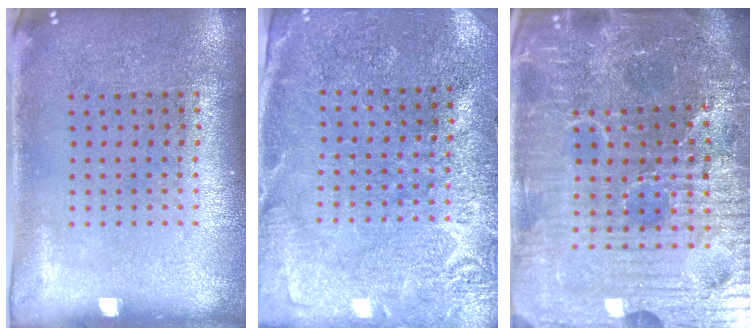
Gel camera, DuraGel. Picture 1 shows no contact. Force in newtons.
{"total": 2.8, "press": 2.8, "slide": 0.1}
{"total": 7.0, "press": 6.3, "slide": 3.1}